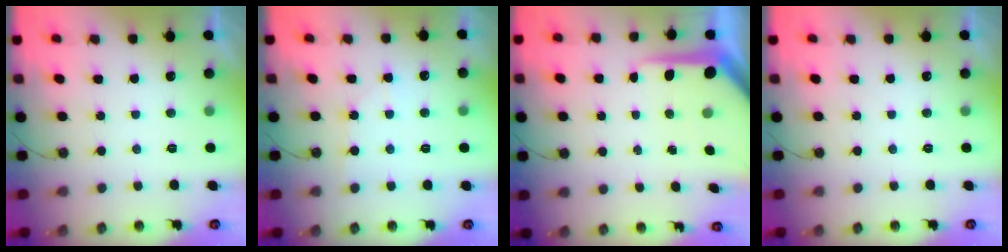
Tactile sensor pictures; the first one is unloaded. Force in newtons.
{"total": 4.0, "press": 3.9, "slide": 0.5}
{"total": 8.1, "press": 8.1, "slide": 0.7}
{"total": 0.0}